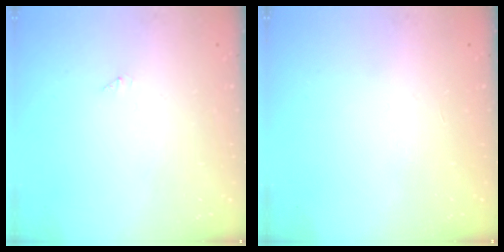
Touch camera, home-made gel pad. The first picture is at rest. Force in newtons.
{"total": 0.0}